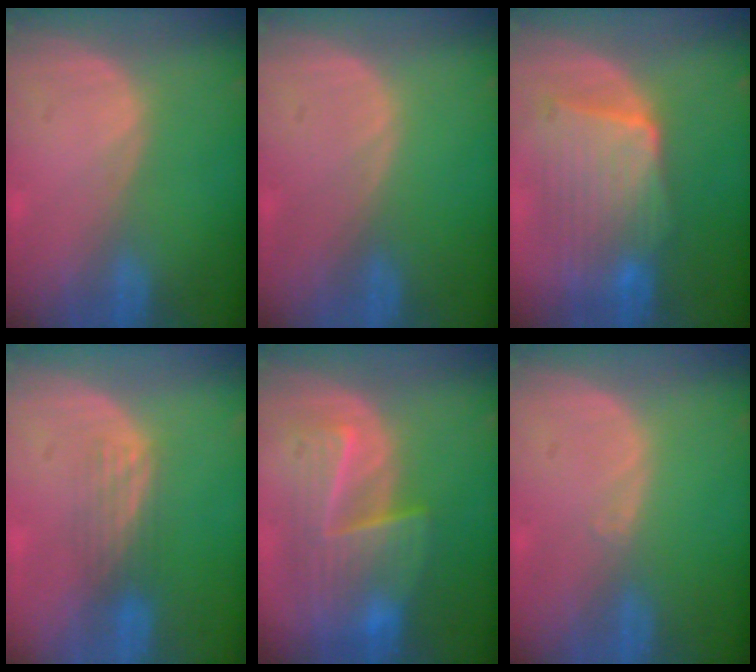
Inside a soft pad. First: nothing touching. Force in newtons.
{"total": 0.0}
{"total": 9.1, "press": 8.6, "slide": 2.7}
{"total": 2.9, "press": 2.9, "slide": 0.2}
{"total": 8.1, "press": 7.9, "slide": 1.9}
{"total": 0.6, "press": 0.4, "slide": 0.4}